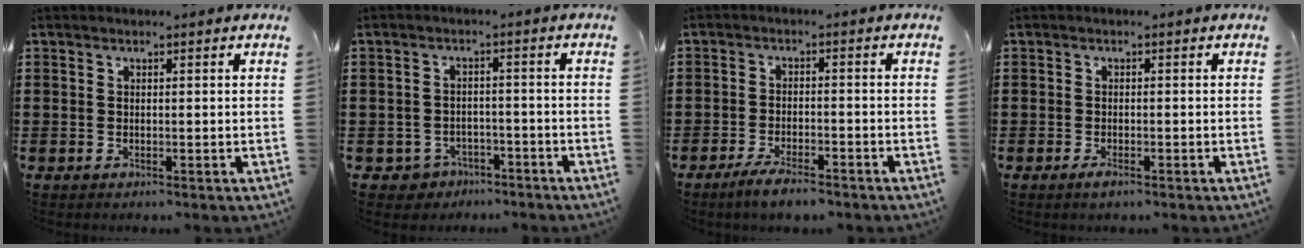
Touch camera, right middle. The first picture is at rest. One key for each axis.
{"total": 2.8, "fx": -2.5, "fy": 1.2, "fz": -0.1, "tx": -0.009, "ty": 0.003, "tz": -0.056}
{"total": 3.9, "fx": -3.4, "fy": 0.6, "fz": 1.8, "tx": -0.037, "ty": 0.002, "tz": -0.067}
{"total": 1.2, "fx": -0.8, "fy": 0.4, "fz": 0.8, "tx": -0.016, "ty": -0.003, "tz": -0.016}